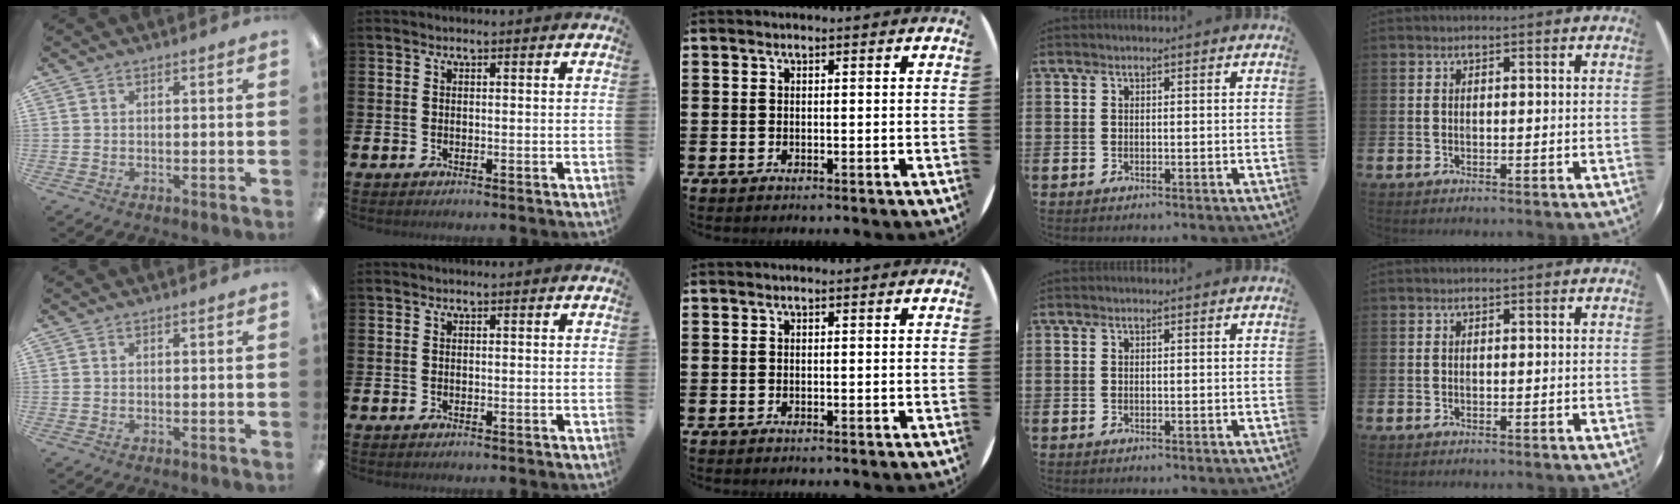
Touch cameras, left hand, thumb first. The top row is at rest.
{}